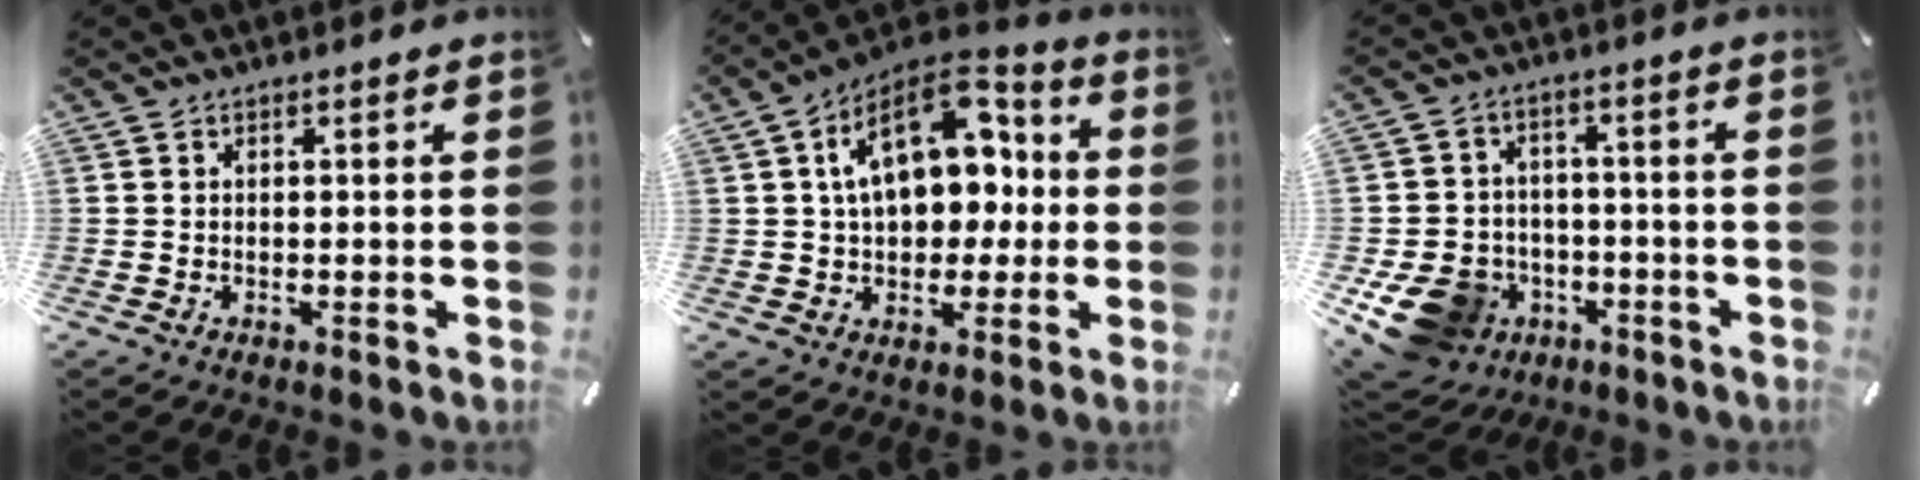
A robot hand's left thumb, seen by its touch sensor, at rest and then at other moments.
{"total": 17.7, "force": [4.6, 12.2, 11.9], "torque": [-0.199, -0.020, 0.084]}
{"total": 11.8, "force": [-4.9, 9.7, 4.6], "torque": [-0.113, 0.021, -0.081]}